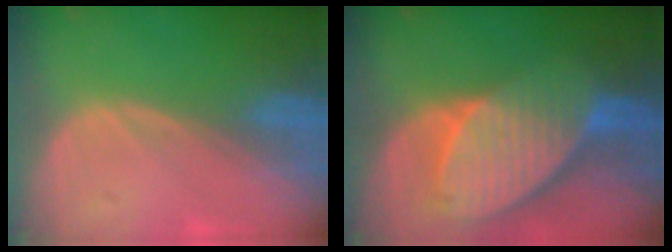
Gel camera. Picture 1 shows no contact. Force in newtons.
{"total": 10.2, "press": 8.8, "slide": 5.0}